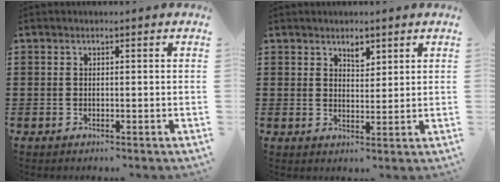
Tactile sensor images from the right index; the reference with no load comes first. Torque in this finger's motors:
{"motor_torque": [0.02, 0.00, 0.02, 0.01]}